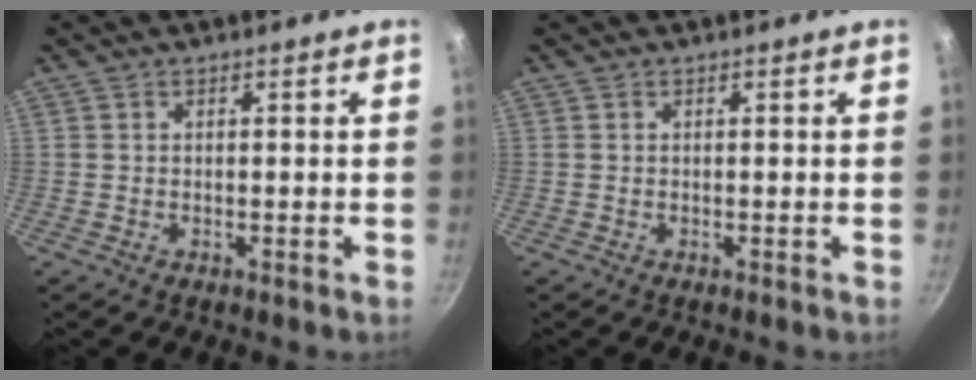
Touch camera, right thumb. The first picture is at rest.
{"total": 0.0}